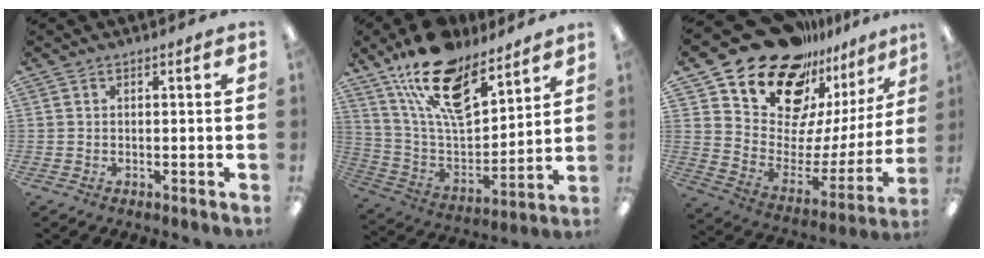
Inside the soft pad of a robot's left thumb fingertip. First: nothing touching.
{"total": 20.0, "force": [14.2, 8.7, 11.1], "torque": [-0.205, -0.081, 0.254]}
{"total": 21.8, "force": [17.2, 10.9, 7.7], "torque": [-0.127, -0.130, 0.311]}